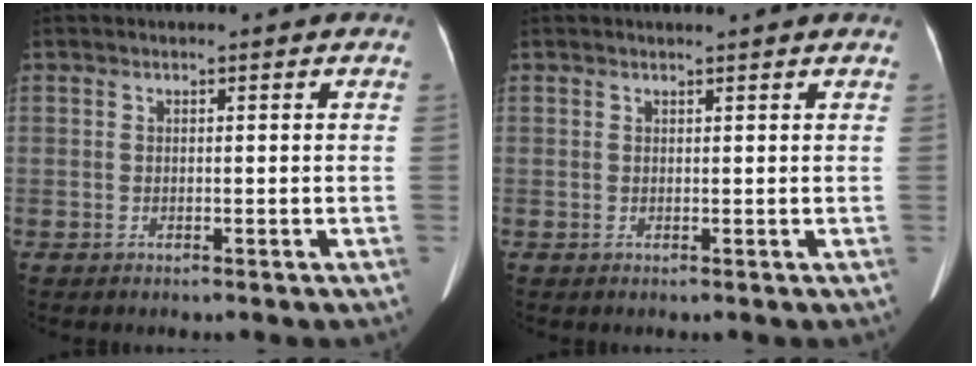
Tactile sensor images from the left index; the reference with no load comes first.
{"total": 1.9, "force": [1.8, -0.3, 0.6], "torque": [-0.014, 0.007, 0.022]}